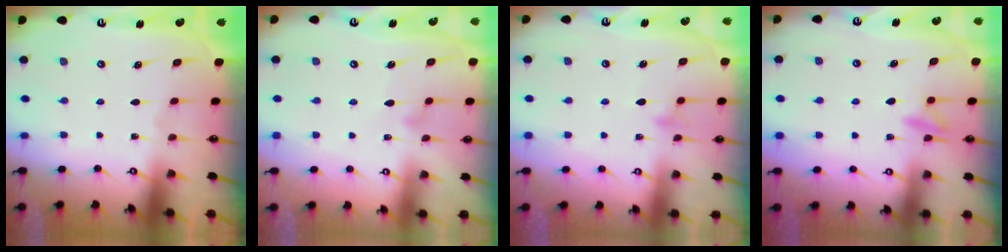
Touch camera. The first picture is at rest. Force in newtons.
{"total": 8.2, "press": 8.2, "slide": 0.3}
{"total": 7.4, "press": 7.4, "slide": 0.4}
{"total": 7.8, "press": 7.7, "slide": 0.8}